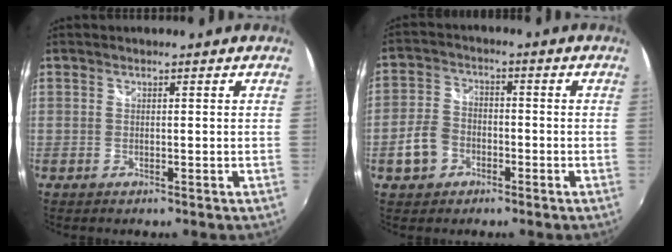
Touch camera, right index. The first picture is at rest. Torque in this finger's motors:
{"motor_torque": [-0.02, 0.04, -0.20, -0.11]}